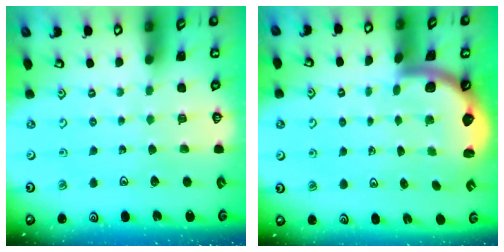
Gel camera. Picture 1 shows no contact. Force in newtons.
{"total": 2.4, "press": 2.3, "slide": 0.4}